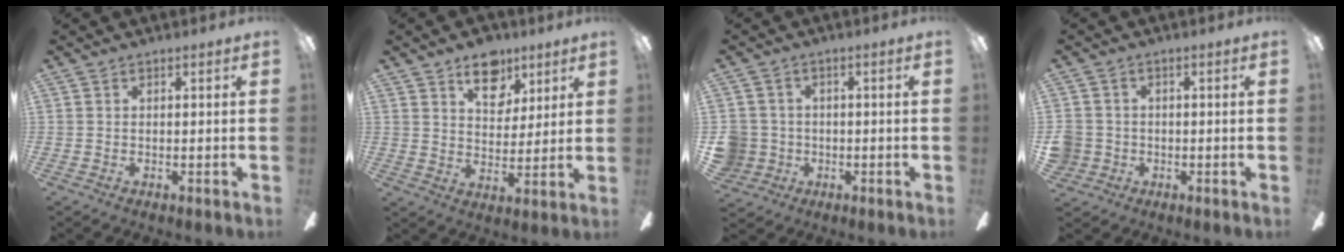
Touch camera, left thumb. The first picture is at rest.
{"total": 10.5, "force": [6.5, 6.6, 5.0], "torque": [-0.052, -0.029, 0.115]}
{"total": 5.7, "force": [-0.6, 5.6, 1.1], "torque": [-0.044, 0.009, -0.009]}
{"total": 4.1, "force": [-0.6, 3.9, 0.8], "torque": [-0.026, 0.010, -0.009]}